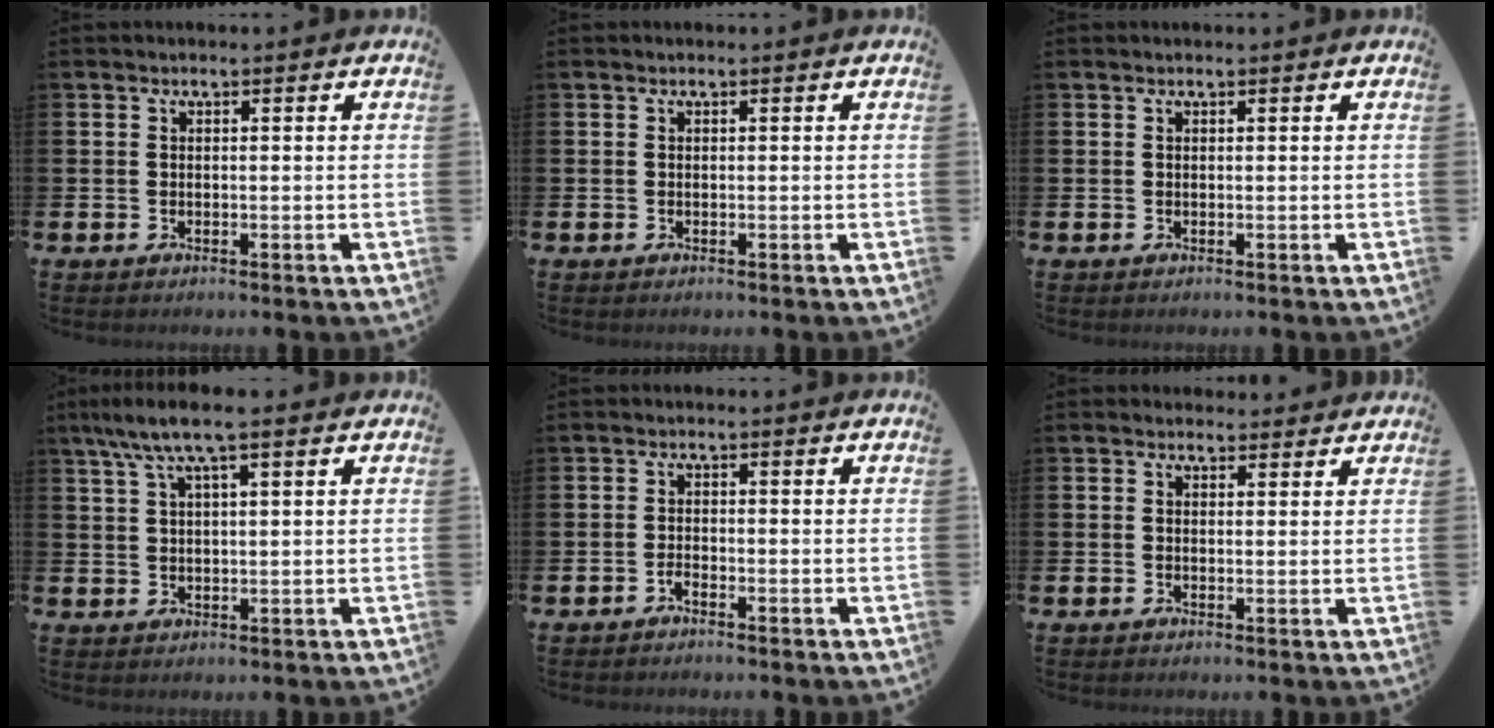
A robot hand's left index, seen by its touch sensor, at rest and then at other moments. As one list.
[{"total": 0.0}, {"total": 0.0}, {"total": 5.9, "force": [4.2, 1.1, 4.0], "torque": [-0.091, -0.001, 0.075]}, {"total": 1.0, "force": [-0.9, 0.2, 0.4], "torque": [-0.017, -0.001, -0.016]}, {"total": 1.5, "force": [1.4, 0.6, -0.1], "torque": [0.006, 0.000, 0.024]}]